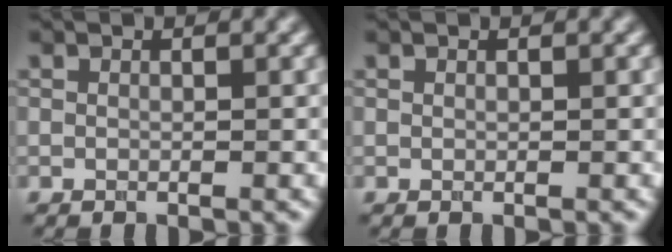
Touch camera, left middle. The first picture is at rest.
{"total": 0.0}